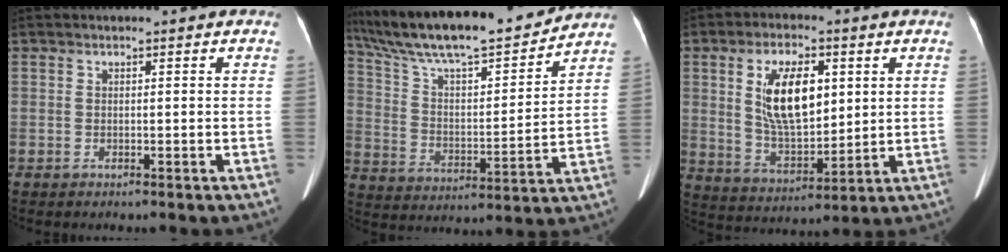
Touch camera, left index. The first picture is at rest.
{"total": 20.5, "force": [18.1, 2.2, 9.4], "torque": [-0.177, 0.004, 0.301]}
{"total": 12.0, "force": [3.0, 5.4, 10.3], "torque": [-0.204, 0.003, 0.063]}